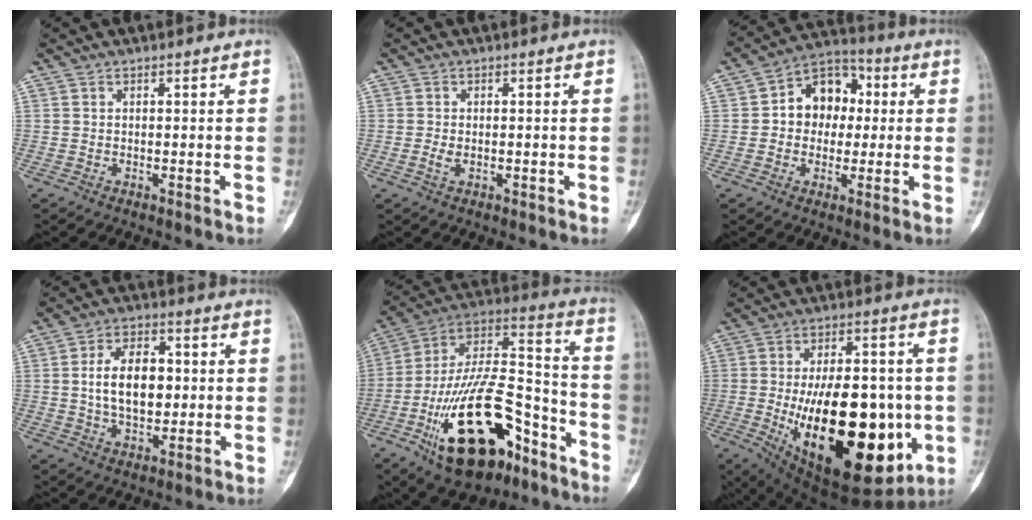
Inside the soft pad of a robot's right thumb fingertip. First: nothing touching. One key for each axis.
{"total": 1.8, "fx": -0.4, "fy": 1.2, "fz": 1.3, "tx": -0.029, "ty": 0.002, "tz": -0.009}
{"total": 11.4, "fx": 1.1, "fy": 8.9, "fz": 7.0, "tx": -0.062, "ty": 0.025, "tz": 0.006}
{"total": 11.4, "fx": 0.7, "fy": 6.9, "fz": 9.0, "tx": -0.133, "ty": 0.002, "tz": 0.015}
{"total": 28.5, "fx": -13.6, "fy": 13.4, "fz": 21.1, "tx": -0.381, "ty": 0.081, "tz": -0.223}
{"total": 29.7, "fx": -5.8, "fy": 14.2, "fz": 25.4, "tx": -0.363, "ty": -0.013, "tz": -0.061}